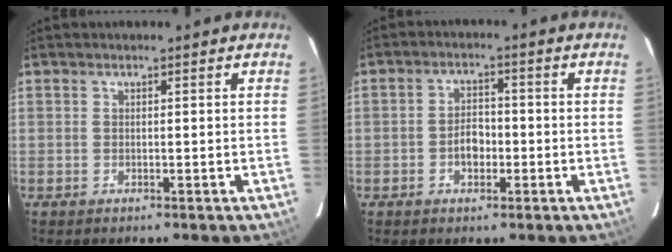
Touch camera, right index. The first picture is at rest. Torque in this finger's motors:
{"motor_torque": [0.75, 0.14, 0.40, 0.04]}